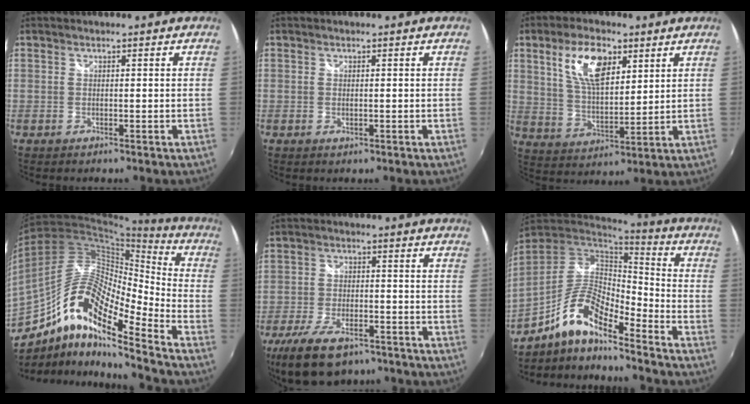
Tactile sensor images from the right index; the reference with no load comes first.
{"total": 0.7, "force": [0.0, 0.4, 0.6], "torque": [-0.012, -0.002, -0.001]}
{"total": 11.6, "force": [5.5, 5.3, 8.8], "torque": [-0.164, 0.012, 0.107]}
{"total": 17.5, "force": [-9.2, 4.5, 14.2], "torque": [-0.250, 0.002, -0.190]}
{"total": 14.2, "force": [-9.6, 6.6, 8.1], "torque": [-0.186, -0.026, -0.166]}
{"total": 13.1, "force": [-9.1, 3.3, 8.9], "torque": [-0.172, -0.001, -0.176]}